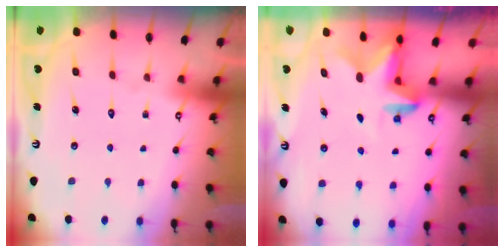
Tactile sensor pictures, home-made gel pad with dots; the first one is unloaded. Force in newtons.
{"total": 2.8, "press": 2.8, "slide": 0.5}